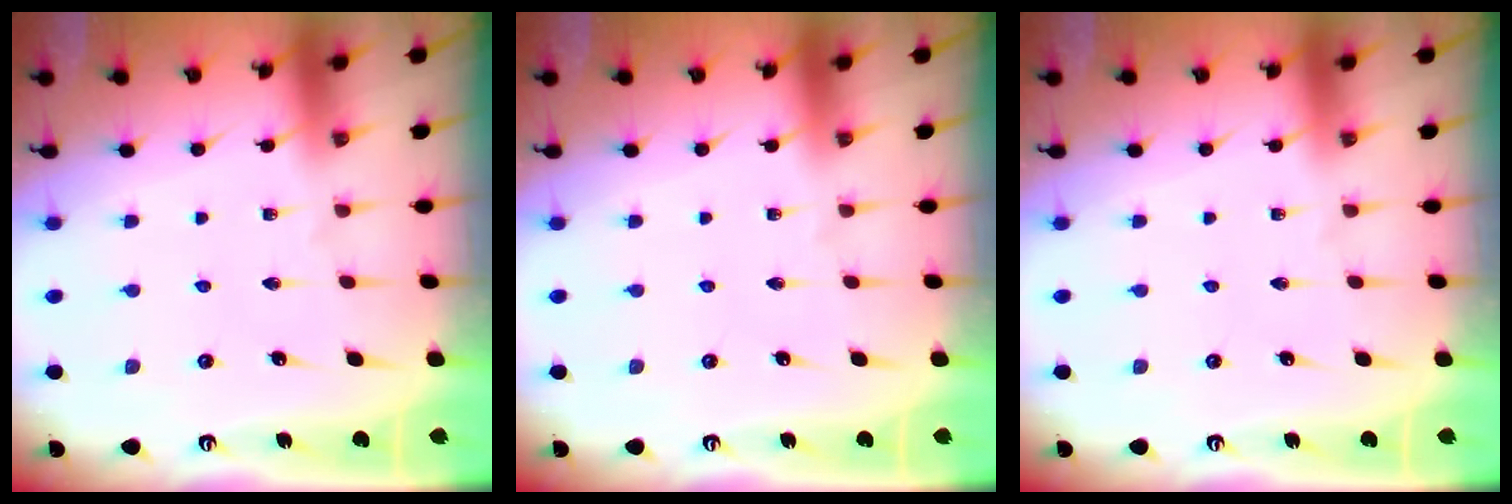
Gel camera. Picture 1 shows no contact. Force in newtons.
{"total": 0.0}
{"total": 0.0}